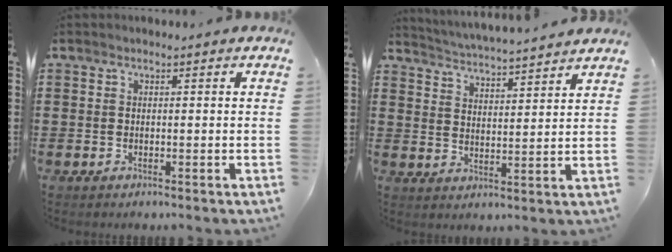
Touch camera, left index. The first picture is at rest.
{"total": 3.9, "force": [3.8, -0.6, 0.1], "torque": [-0.022, -0.031, 0.063]}